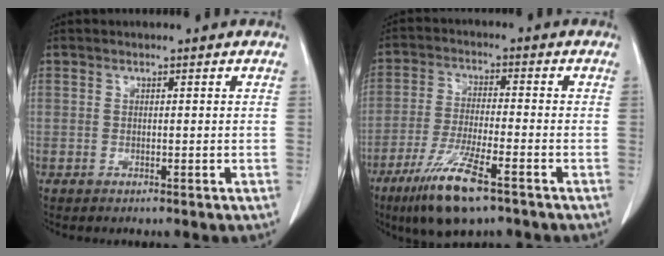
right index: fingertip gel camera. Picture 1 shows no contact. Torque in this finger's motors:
{"motor_torque": [0.97, -0.71, 0.37, 0.13]}